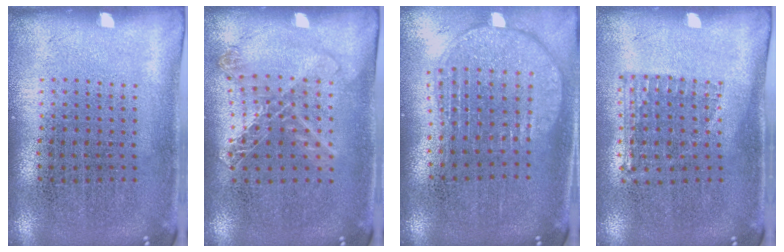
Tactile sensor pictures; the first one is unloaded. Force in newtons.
{"total": 1.2, "press": 1.1, "slide": 0.2}
{"total": 1.9, "press": 1.6, "slide": 1.1}
{"total": 1.0, "press": 0.9, "slide": 0.5}